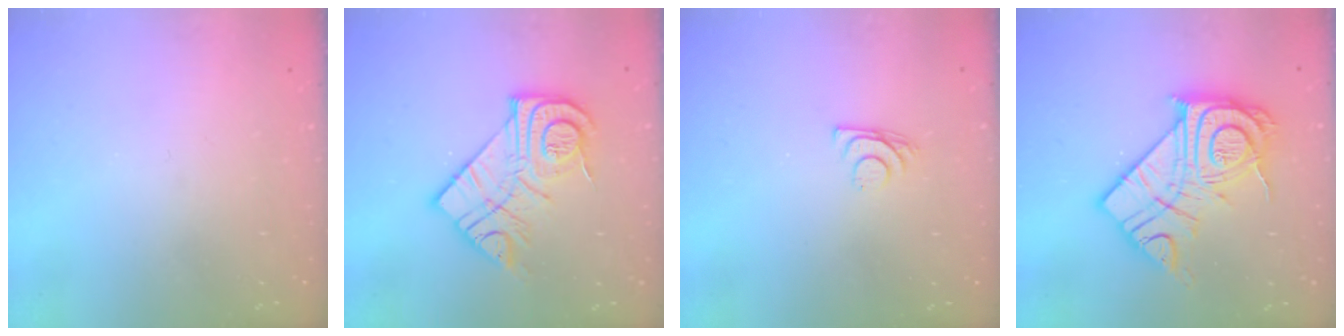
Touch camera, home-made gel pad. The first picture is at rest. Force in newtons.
{"total": 16.3, "press": 16.2, "slide": 1.1}
{"total": 7.2, "press": 7.2, "slide": 0.6}
{"total": 20.7, "press": 20.7, "slide": 1.7}